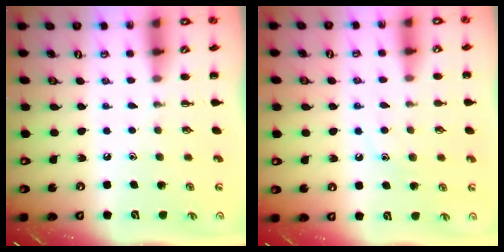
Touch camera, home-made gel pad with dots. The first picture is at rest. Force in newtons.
{"total": 9.2, "press": 9.1, "slide": 1.2}